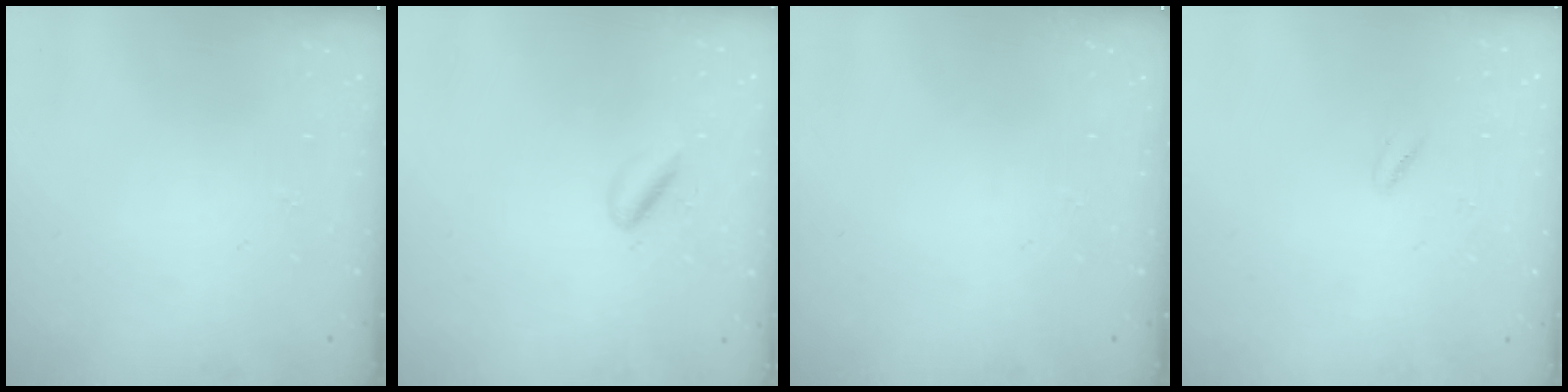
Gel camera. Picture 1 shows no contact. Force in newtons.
{"total": 2.8, "press": 2.6, "slide": 1.1}
{"total": 0.0}
{"total": 2.3, "press": 2.2, "slide": 0.7}